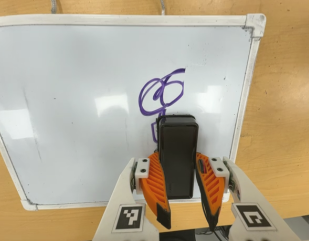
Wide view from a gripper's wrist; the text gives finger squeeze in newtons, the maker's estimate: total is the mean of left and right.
{"total": 12.8, "left": 11.6, "right": 14.0}